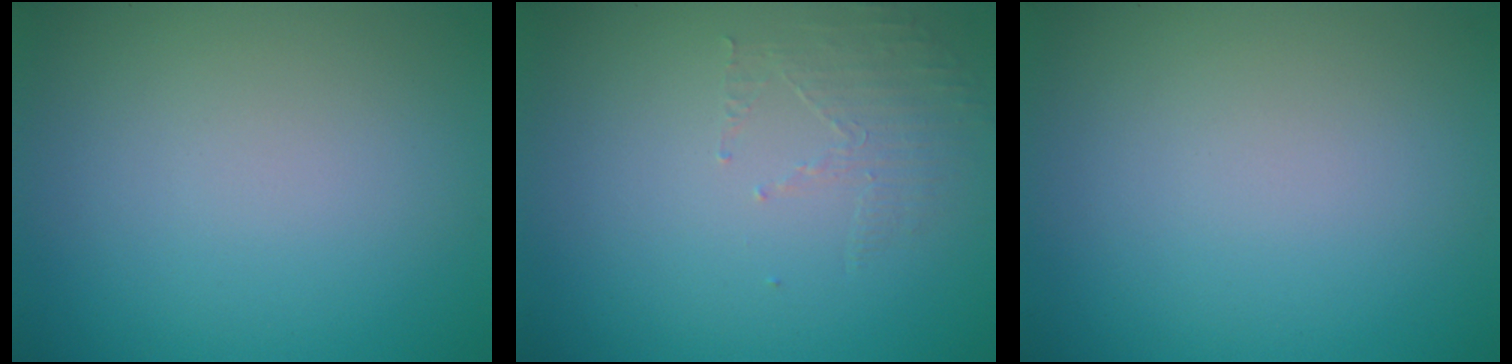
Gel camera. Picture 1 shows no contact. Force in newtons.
{"total": 1.5, "press": 0.5, "slide": 1.4}
{"total": 0.0}